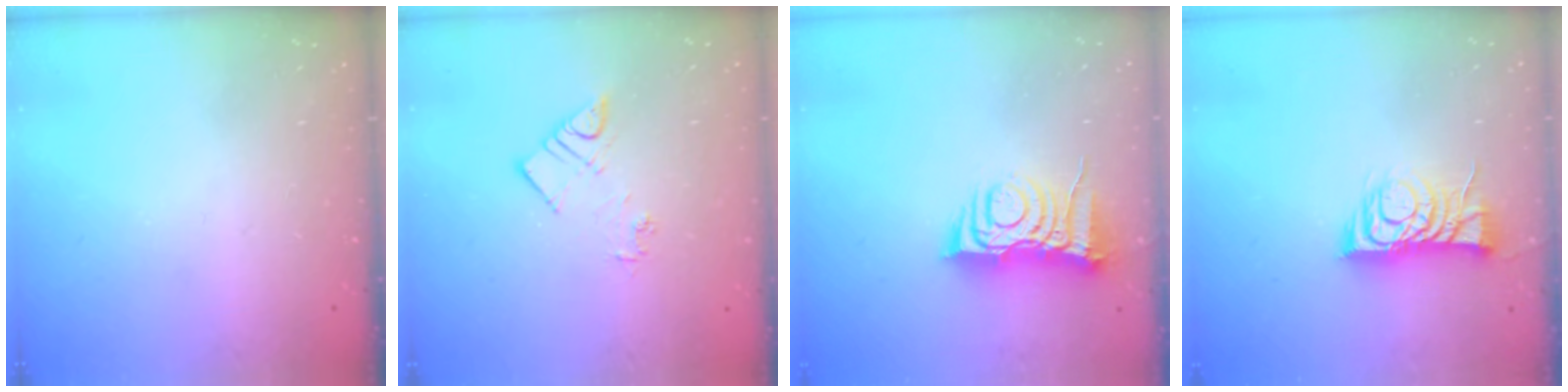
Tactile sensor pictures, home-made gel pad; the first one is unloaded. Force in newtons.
{"total": 7.3, "press": 7.2, "slide": 0.7}
{"total": 8.9, "press": 8.9, "slide": 1.1}
{"total": 9.2, "press": 9.2, "slide": 0.3}